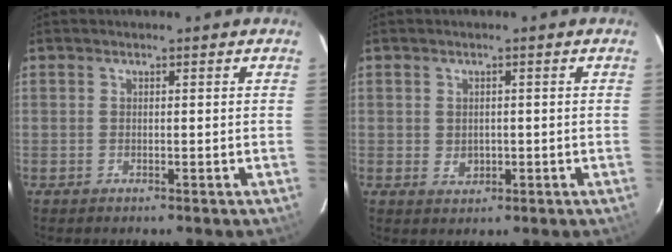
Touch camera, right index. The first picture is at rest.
{"total": 2.3, "force": [-0.2, 2.0, 1.0], "torque": [-0.016, 0.001, 0.002]}